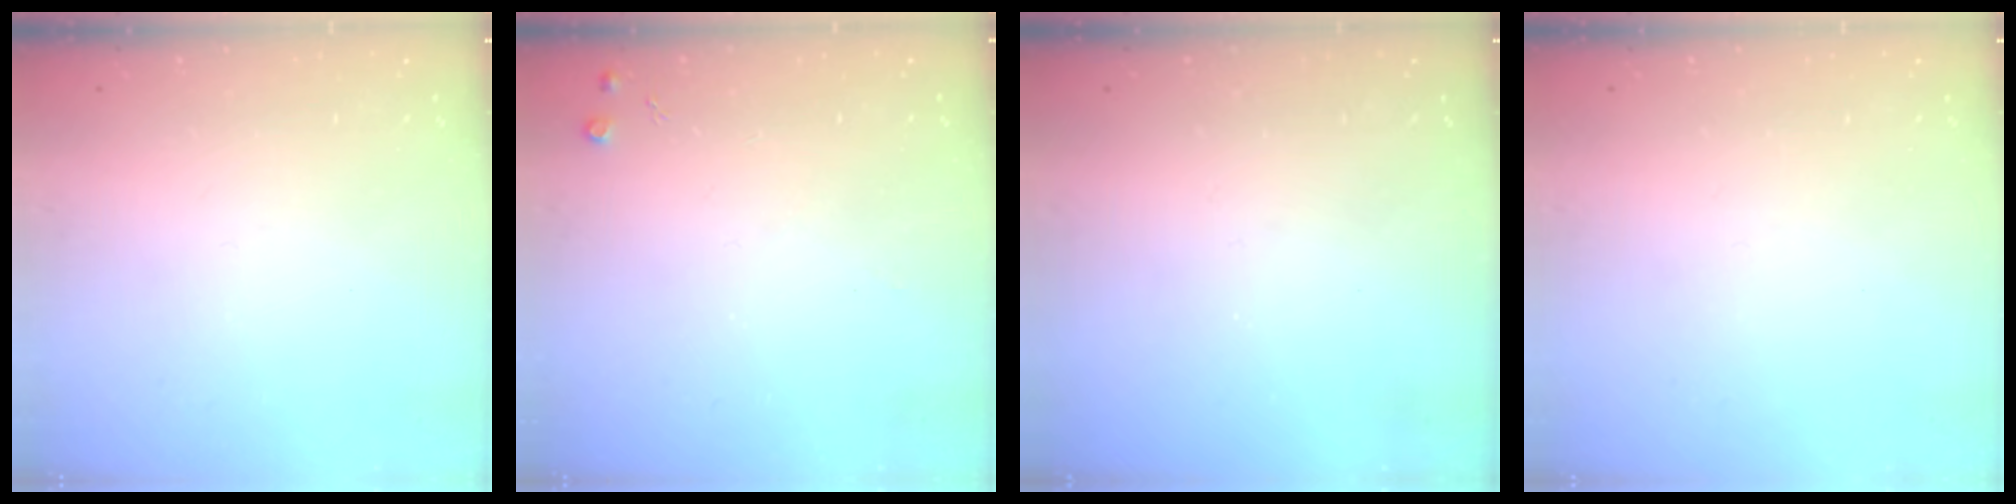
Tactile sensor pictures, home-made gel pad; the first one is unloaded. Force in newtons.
{"total": 4.7, "press": 4.7, "slide": 0.8}
{"total": 0.0}
{"total": 0.0}